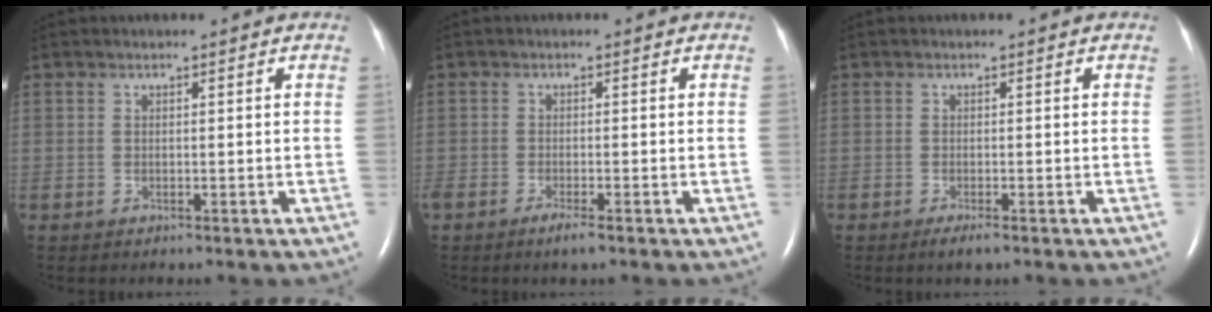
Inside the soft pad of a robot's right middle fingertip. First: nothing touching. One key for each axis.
{"total": 2.2, "fx": -1.5, "fy": 0.2, "fz": 1.5, "tx": -0.036, "ty": -0.005, "tz": -0.029}
{"total": 1.6, "fx": -1.1, "fy": 0.2, "fz": 1.2, "tx": -0.026, "ty": -0.005, "tz": -0.018}